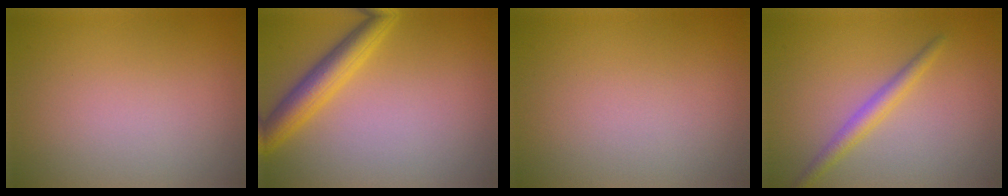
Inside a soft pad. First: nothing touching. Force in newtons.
{"total": 4.1, "press": 4.1, "slide": 0.2}
{"total": 0.0}
{"total": 2.2, "press": 2.2, "slide": 0.1}